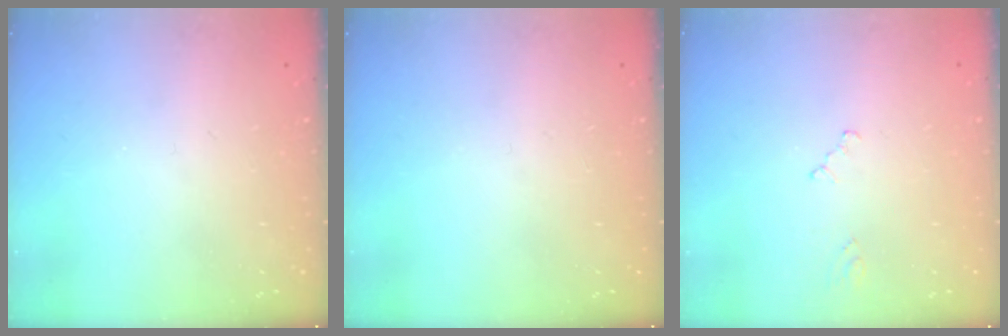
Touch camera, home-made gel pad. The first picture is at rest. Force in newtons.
{"total": 0.0}
{"total": 0.0}